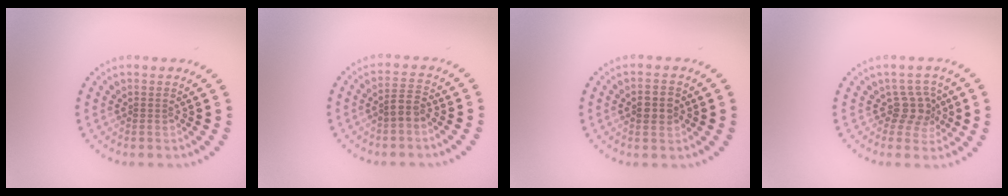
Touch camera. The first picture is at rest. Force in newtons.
{"total": 1.9, "press": 1.8, "slide": 0.8}
{"total": 2.8, "press": 2.8, "slide": 0.2}
{"total": 2.8, "press": 2.1, "slide": 1.8}